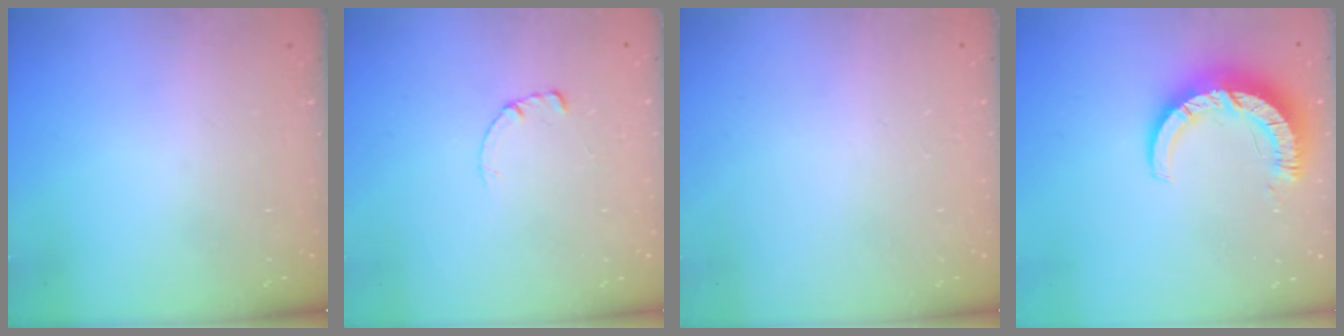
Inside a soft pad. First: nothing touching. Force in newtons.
{"total": 0.7, "press": 0.7, "slide": 0.2}
{"total": 2.5, "press": 2.5, "slide": 0.2}
{"total": 9.0, "press": 9.0, "slide": 0.9}